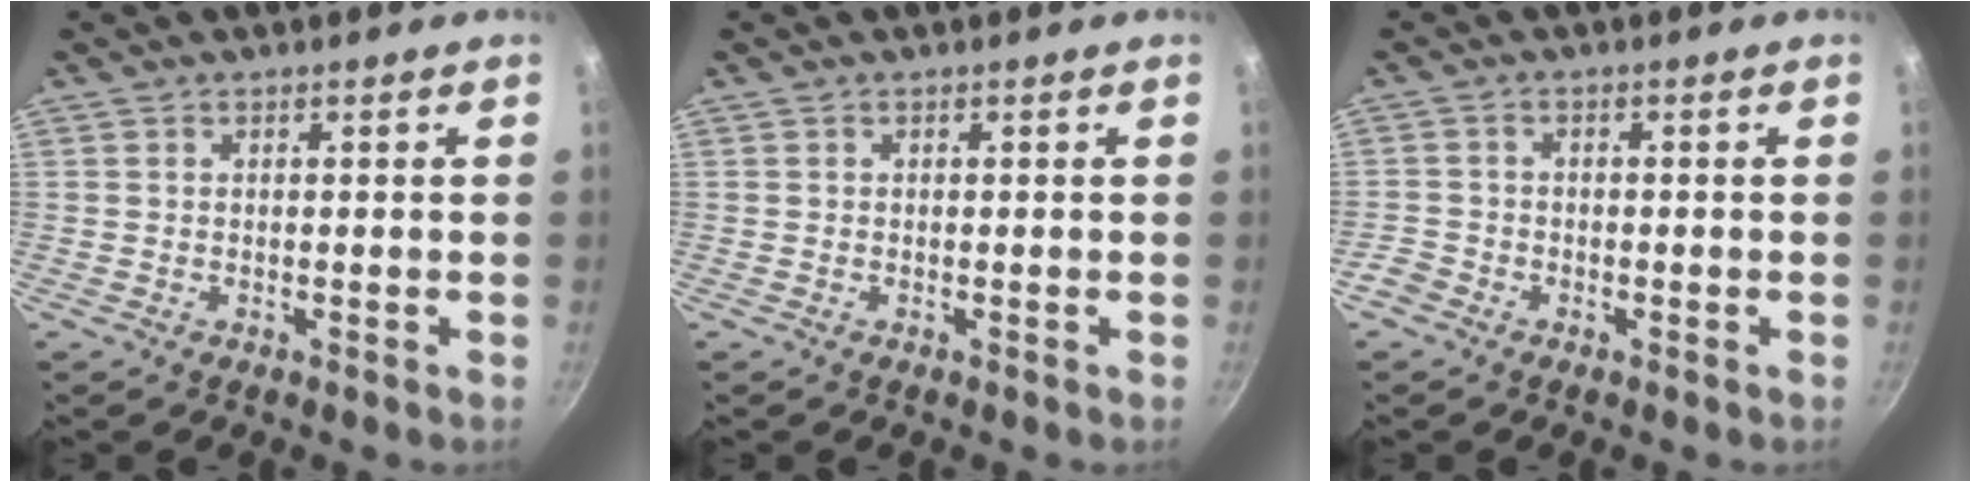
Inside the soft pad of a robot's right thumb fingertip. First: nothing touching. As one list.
[{"total": 0.0}, {"total": 2.9, "force": [-1.9, 2.0, 0.7], "torque": [-0.014, 0.017, -0.038]}]